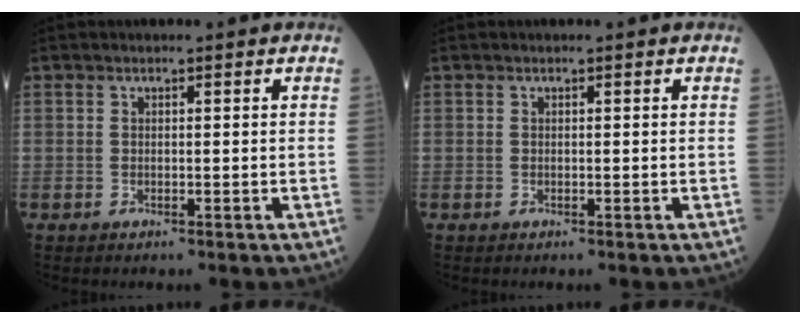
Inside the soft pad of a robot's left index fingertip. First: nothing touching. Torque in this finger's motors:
{"motor_torque": [0.00, 0.00, 0.00, 0.00]}